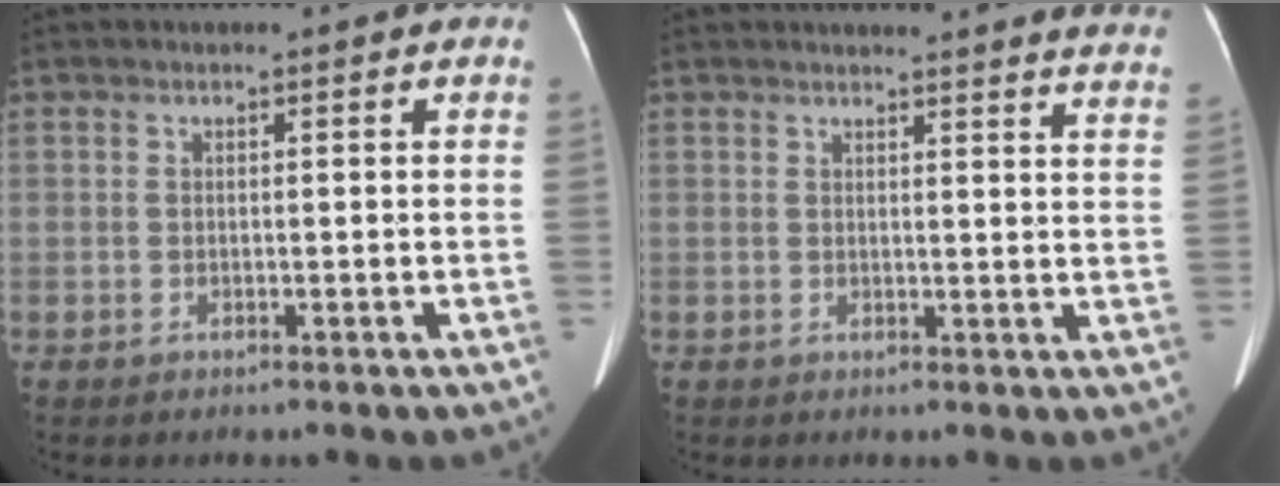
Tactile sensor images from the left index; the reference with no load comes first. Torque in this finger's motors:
{"motor_torque": [0.83, -1.29, 0.28, 0.10]}